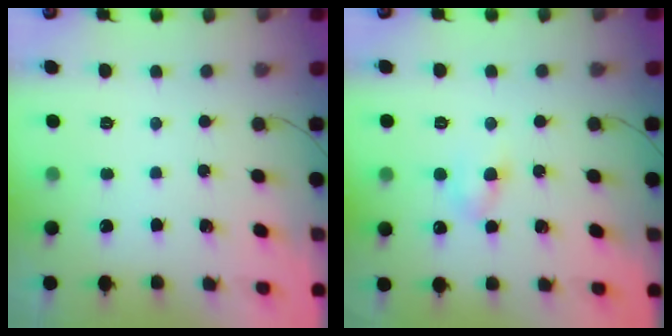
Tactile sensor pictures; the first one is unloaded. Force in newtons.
{"total": 4.5, "press": 4.2, "slide": 1.5}